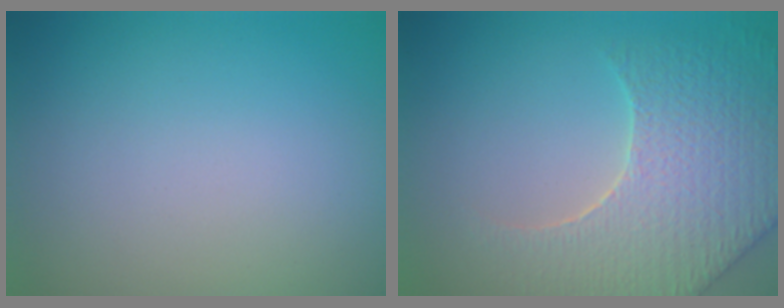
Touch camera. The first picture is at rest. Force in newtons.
{"total": 7.1, "press": 5.9, "slide": 3.9}